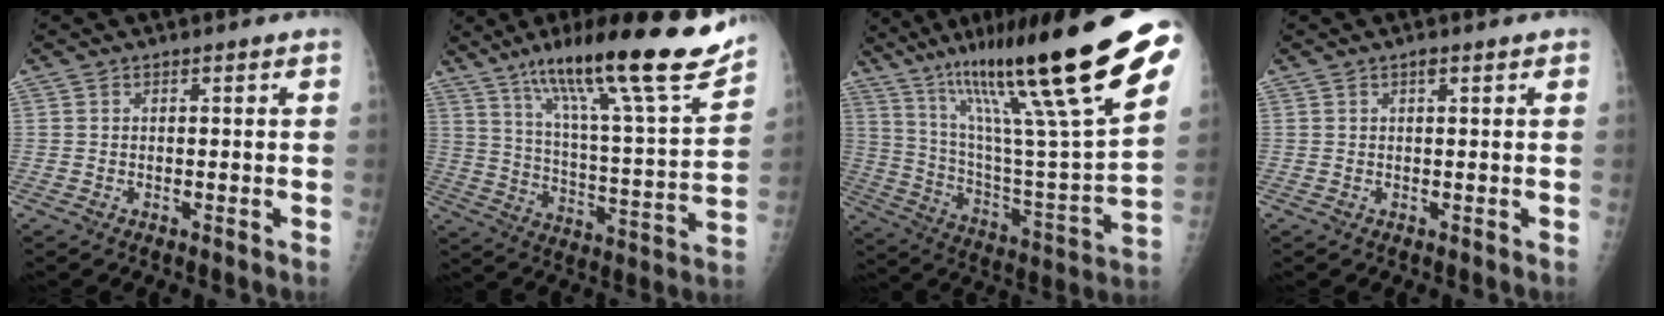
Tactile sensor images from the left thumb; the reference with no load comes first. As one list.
[{"total": 24.6, "force": [17.2, 2.9, 17.4], "torque": [-0.254, -0.066, 0.276]}, {"total": 33.4, "force": [20.3, 4.3, 26.1], "torque": [-0.379, -0.049, 0.341]}, {"total": 1.1, "force": [0.6, 0.3, 0.9], "torque": [-0.014, 0.002, 0.008]}]